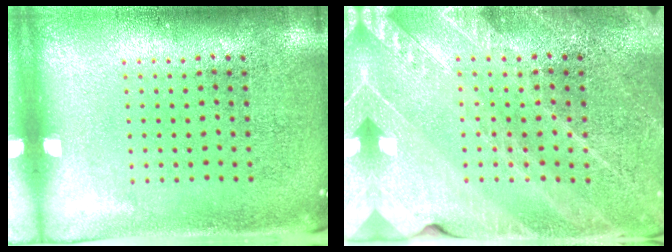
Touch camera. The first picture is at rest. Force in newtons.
{"total": 2.6, "press": 2.5, "slide": 0.6}